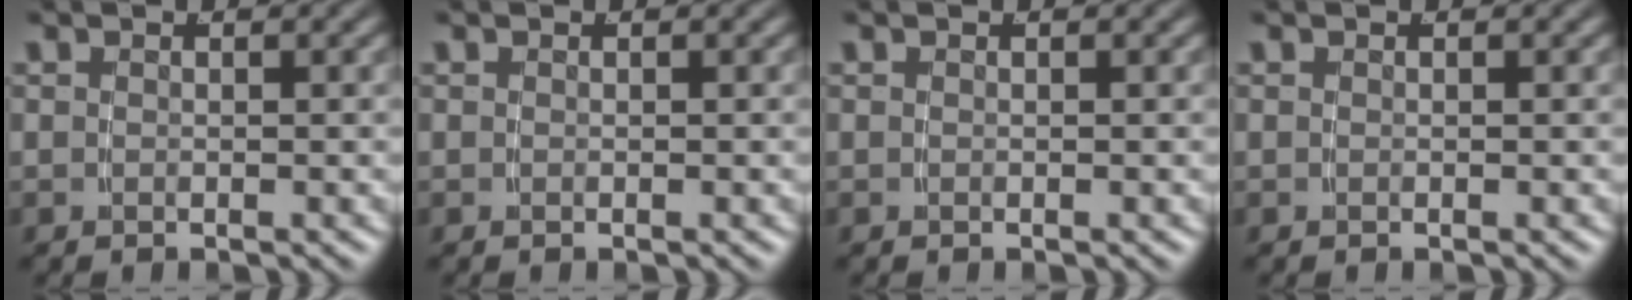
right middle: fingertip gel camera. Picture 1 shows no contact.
{"total": 0.0}
{"total": 0.0}
{"total": 0.0}